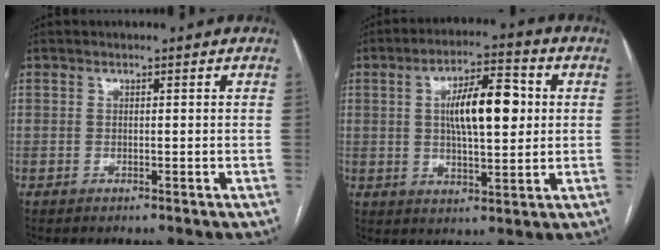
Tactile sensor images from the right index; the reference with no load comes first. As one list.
[{"total": 10.9, "force": [1.8, 3.3, 10.2], "torque": [-0.176, 0.019, 0.029]}]